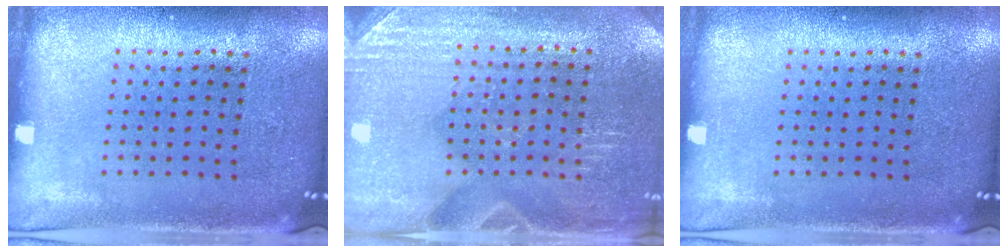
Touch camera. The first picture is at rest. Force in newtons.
{"total": 2.9, "press": 2.9, "slide": 0.4}
{"total": 0.0}